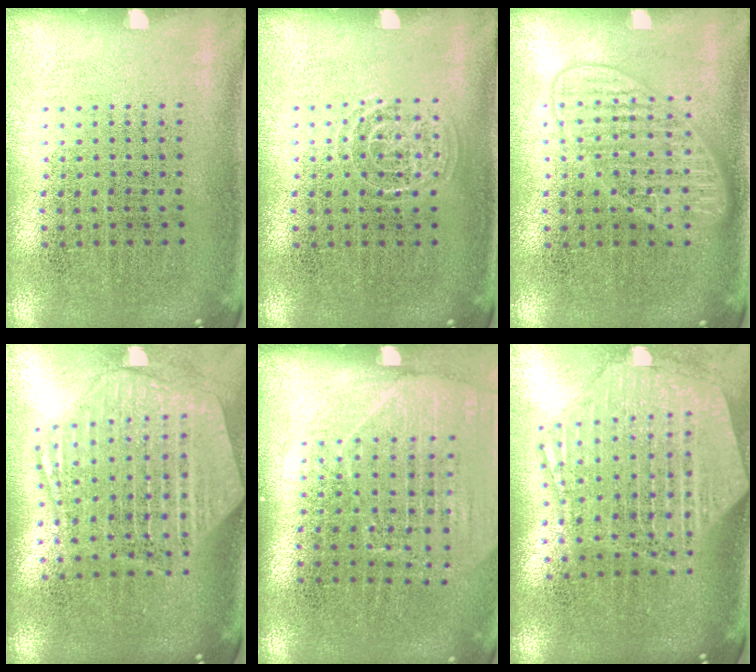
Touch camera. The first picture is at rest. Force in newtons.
{"total": 0.5, "press": 0.5, "slide": 0.1}
{"total": 2.7, "press": 2.7, "slide": 0.4}
{"total": 2.8, "press": 2.3, "slide": 1.6}
{"total": 1.7, "press": 1.5, "slide": 0.8}
{"total": 2.7, "press": 2.2, "slide": 1.6}